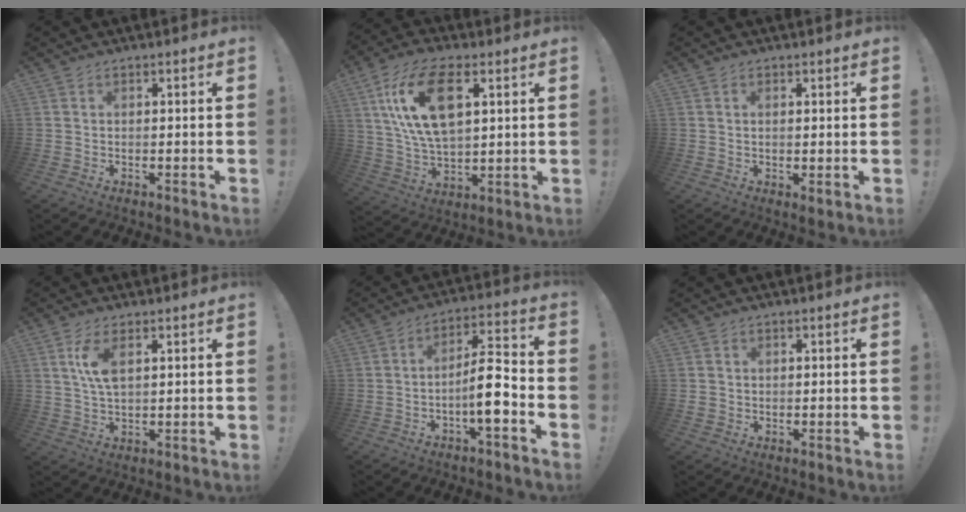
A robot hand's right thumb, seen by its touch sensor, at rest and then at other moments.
{"total": 18.0, "force": [6.7, 9.8, 13.6], "torque": [-0.269, -0.012, 0.114]}
{"total": 1.4, "force": [0.8, 0.4, 1.2], "torque": [-0.012, -0.005, 0.012]}
{"total": 6.9, "force": [2.3, 3.0, 5.8], "torque": [-0.114, -0.007, 0.035]}
{"total": 12.0, "force": [-3.8, 3.2, 11.0], "torque": [-0.184, 0.021, -0.064]}
{"total": 1.2, "force": [0.0, 1.2, 0.3], "torque": [-0.012, 0.007, 0.003]}